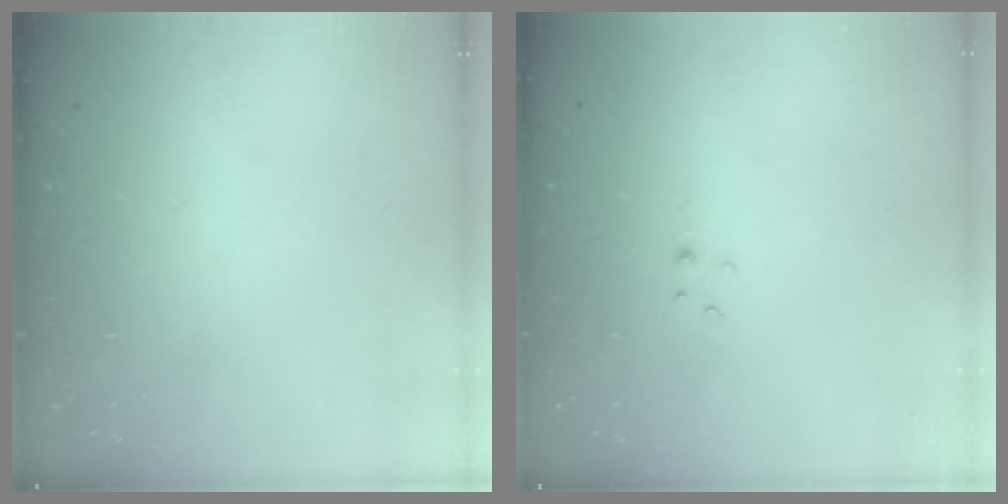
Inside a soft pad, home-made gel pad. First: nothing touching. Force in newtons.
{"total": 1.1, "press": 1.1, "slide": 0.2}